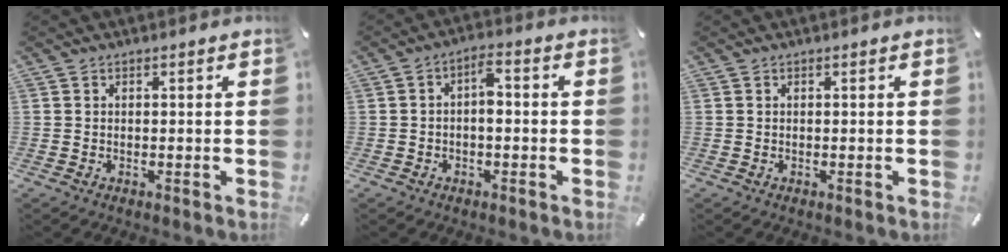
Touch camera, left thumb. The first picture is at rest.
{"total": 4.2, "force": [-0.8, 2.2, 3.5], "torque": [-0.064, 0.016, -0.016]}
{"total": 0.0}